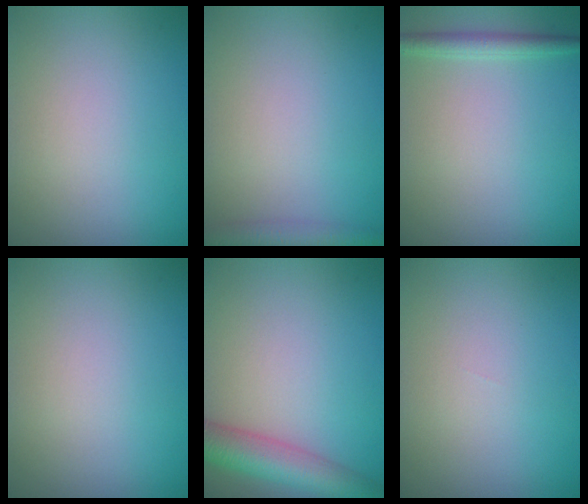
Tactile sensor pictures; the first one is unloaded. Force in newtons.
{"total": 2.4, "press": 2.4, "slide": 0.1}
{"total": 1.9, "press": 1.9, "slide": 0.1}
{"total": 0.0}
{"total": 5.6, "press": 5.6, "slide": 0.1}
{"total": 0.0}